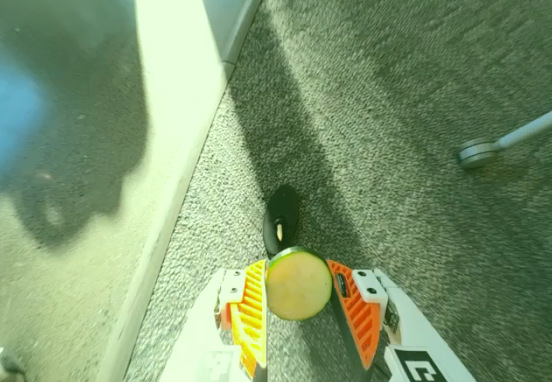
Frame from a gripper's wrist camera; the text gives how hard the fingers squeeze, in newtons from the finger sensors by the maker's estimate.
{"total": 8.3, "left": 8.4, "right": 8.2}